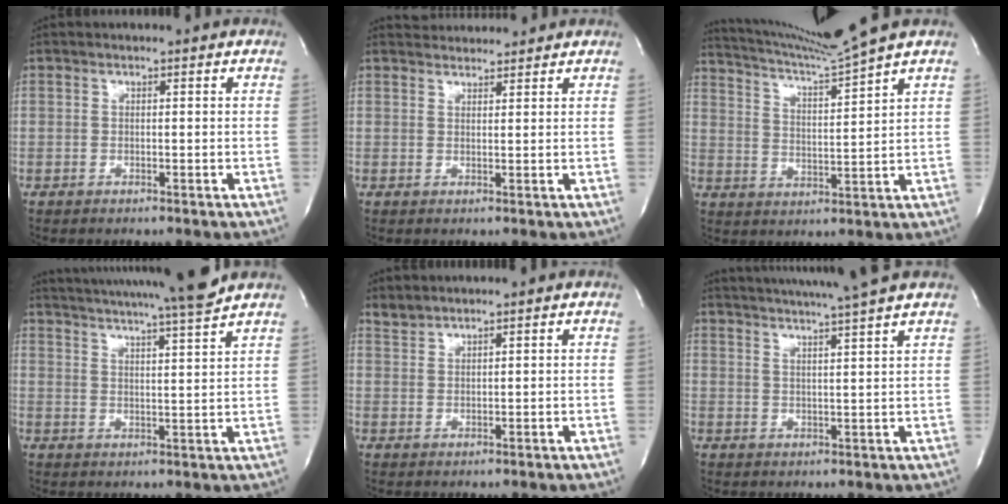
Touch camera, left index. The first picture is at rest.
{"total": 3.7, "force": [3.7, 0.5, 0.0], "torque": [-0.008, 0.023, 0.060]}
{"total": 10.4, "force": [9.3, -3.2, 3.4], "torque": [-0.071, -0.027, 0.166]}
{"total": 16.2, "force": [14.7, -1.8, 6.5], "torque": [-0.119, -0.034, 0.207]}
{"total": 1.6, "force": [1.6, 0.0, -0.1], "torque": [-0.006, 0.004, 0.038]}
{"total": 12.4, "force": [10.9, -1.8, 5.5], "torque": [-0.100, -0.017, 0.145]}